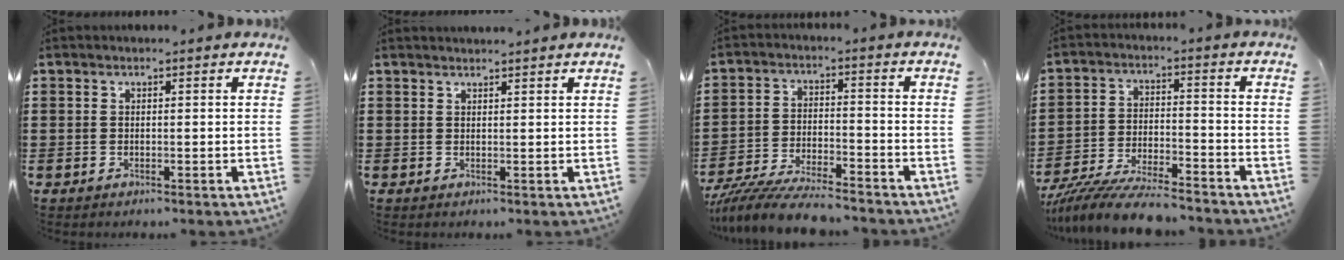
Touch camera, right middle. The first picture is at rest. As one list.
[{"total": 1.3, "force": [1.3, -0.1, 0.1], "torque": [-0.004, -0.004, 0.025]}, {"total": 7.7, "force": [-7.3, 0.7, 2.4], "torque": [-0.048, 0.004, -0.141]}, {"total": 8.6, "force": [-8.1, 0.7, 2.8], "torque": [-0.057, 0.008, -0.158]}]